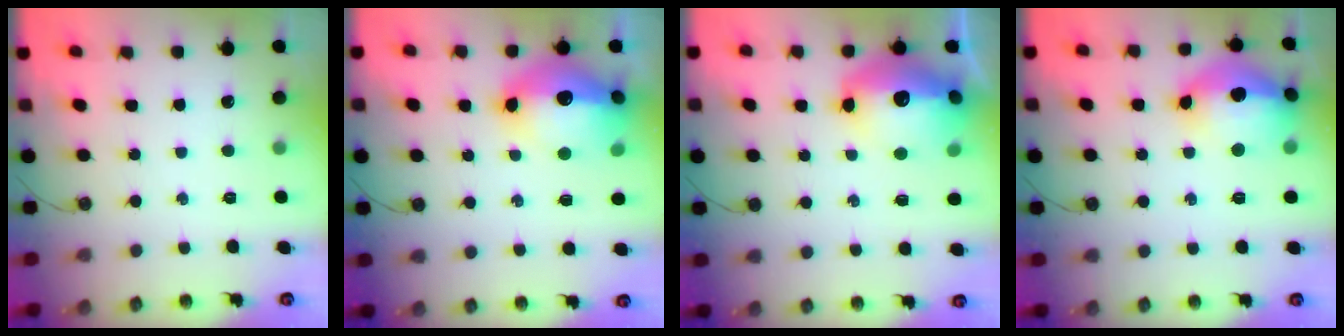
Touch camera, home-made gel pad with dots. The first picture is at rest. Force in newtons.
{"total": 24.4, "press": 20.8, "slide": 12.8}
{"total": 20.6, "press": 20.5, "slide": 1.8}
{"total": 20.0, "press": 18.6, "slide": 7.3}